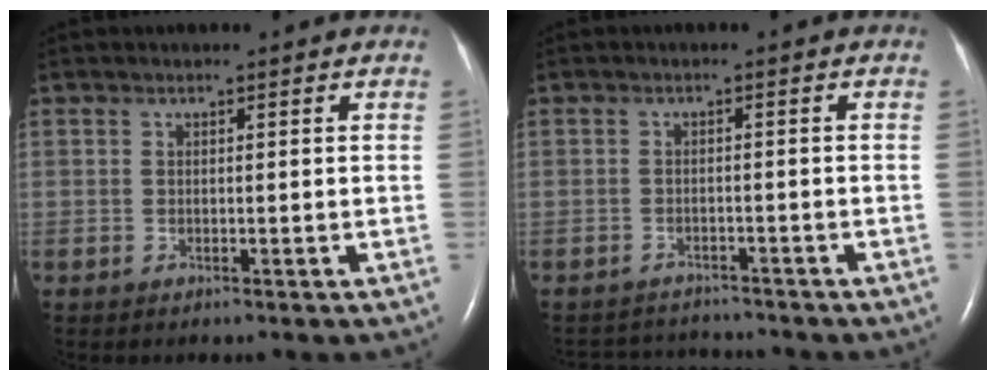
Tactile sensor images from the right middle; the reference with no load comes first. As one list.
[{"total": 5.7, "force": [-5.7, 0.7, 0.1], "torque": [-0.005, 0.005, -0.081]}]